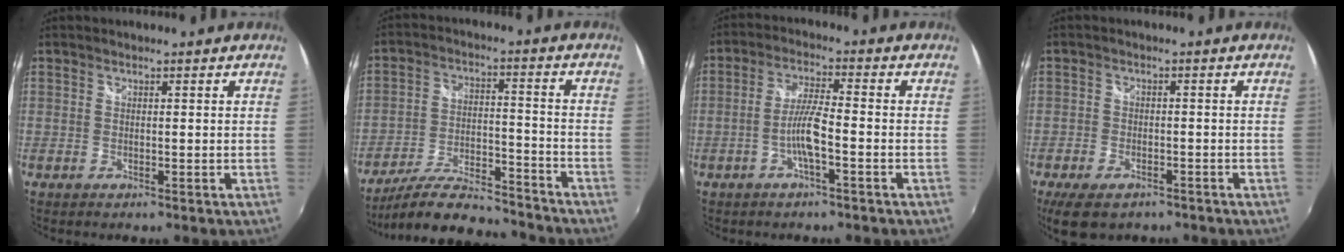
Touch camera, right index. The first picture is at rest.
{"total": 16.5, "force": [-14.7, 4.1, 6.1], "torque": [-0.129, 0.000, -0.224]}
{"total": 5.8, "force": [-2.3, 0.4, 5.3], "torque": [-0.108, 0.004, -0.043]}
{"total": 8.6, "force": [-6.0, 4.3, 4.4], "torque": [-0.109, -0.022, -0.097]}